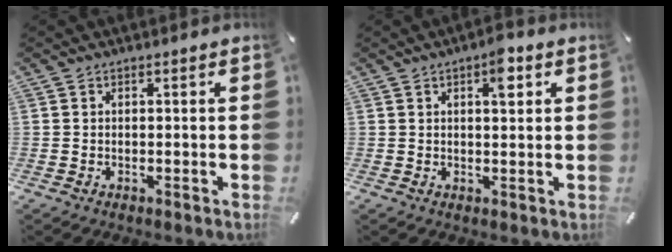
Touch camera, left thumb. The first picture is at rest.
{"total": 5.0, "force": [2.2, 2.0, 4.0], "torque": [-0.053, -0.005, 0.029]}